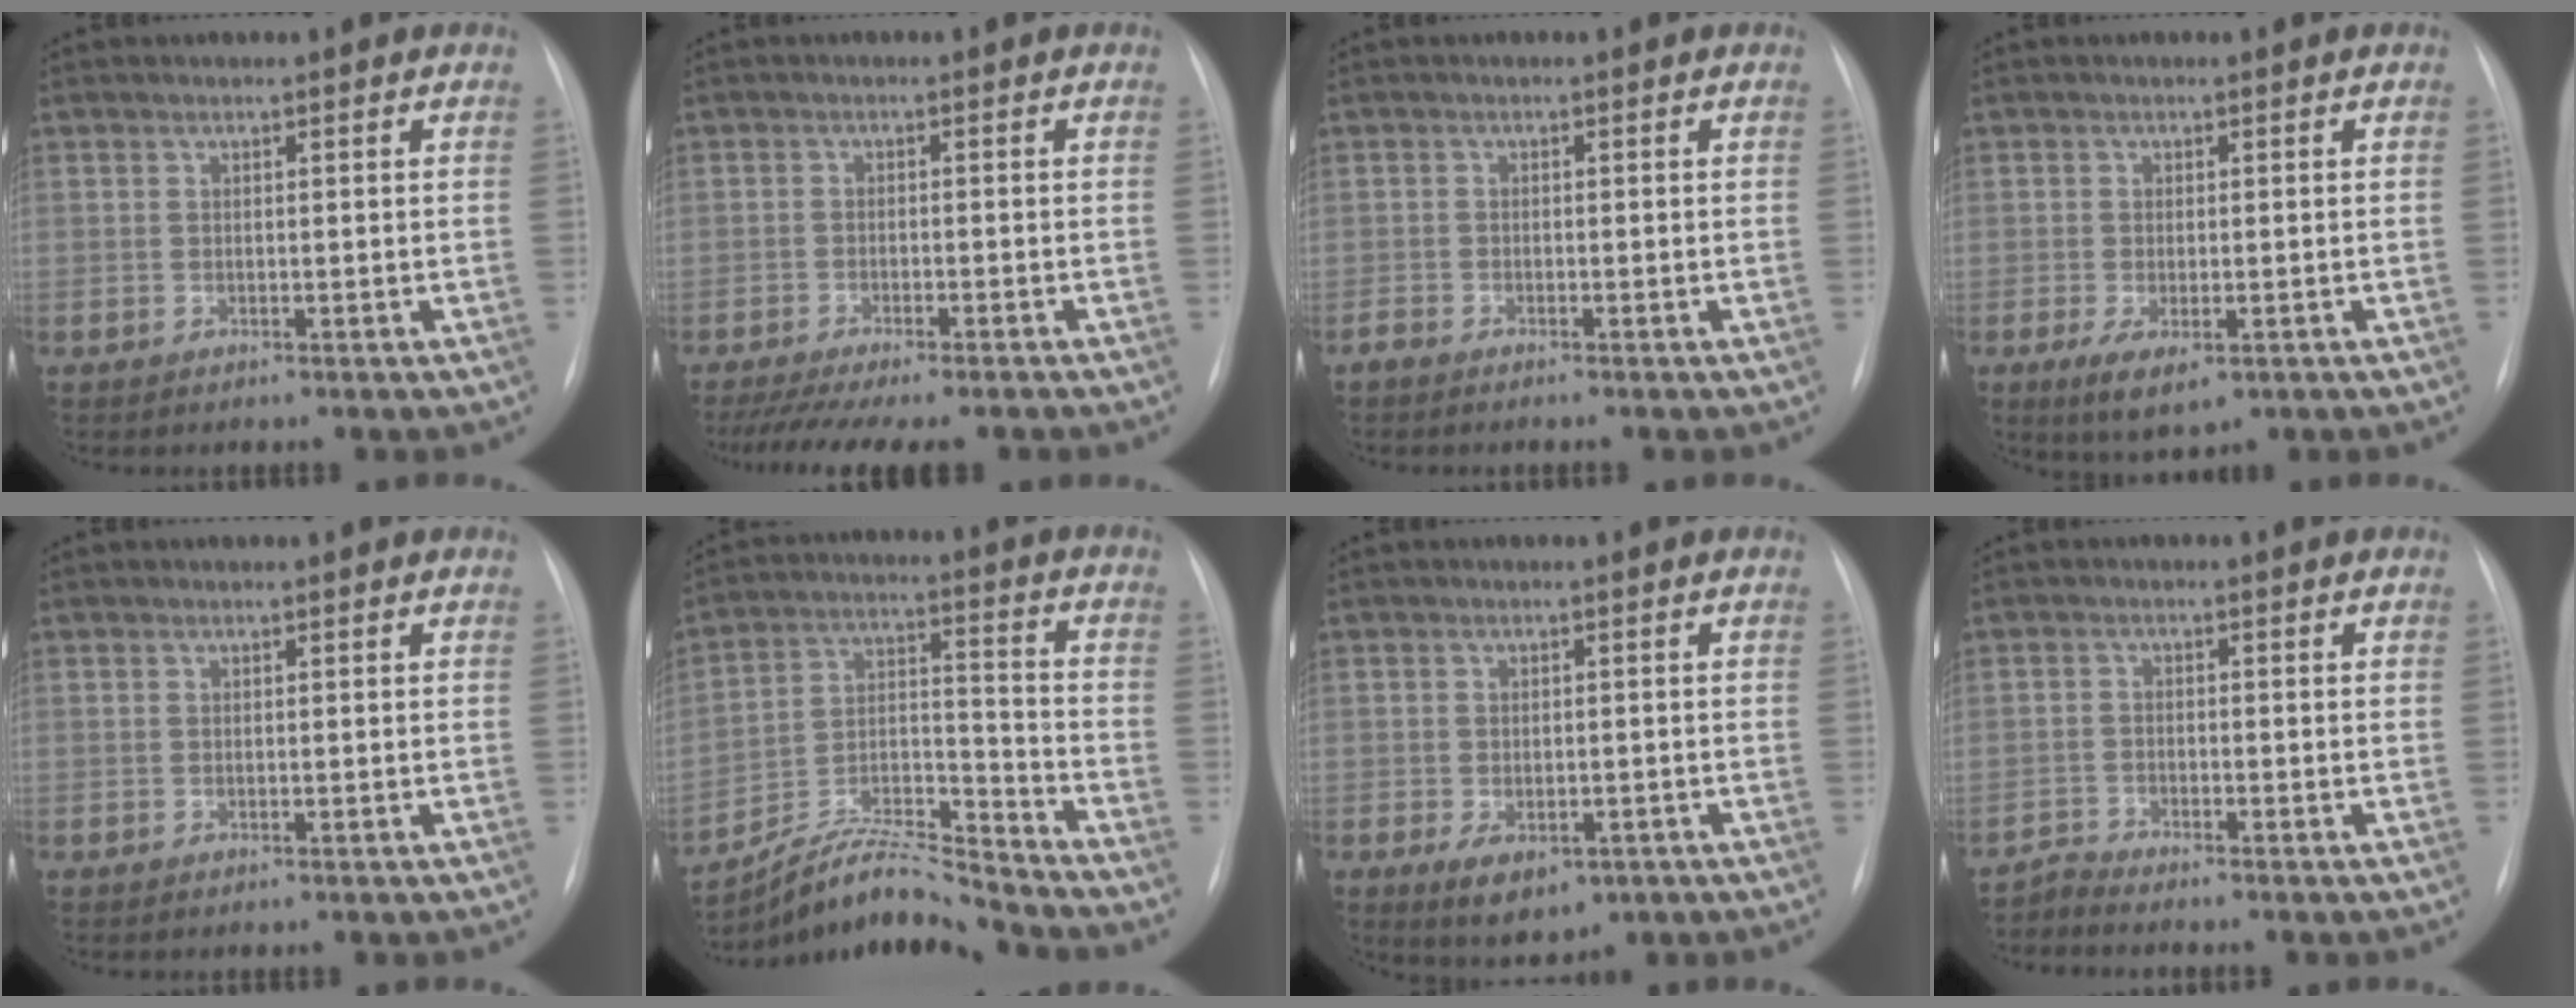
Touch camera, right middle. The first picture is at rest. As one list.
[{"total": 13.6, "force": [-11.6, 2.3, 6.7], "torque": [-0.122, -0.020, -0.162]}, {"total": 1.0, "force": [-0.9, 0.1, 0.3], "torque": [-0.012, -0.003, -0.018]}, {"total": 4.8, "force": [-2.1, 1.9, 3.9], "torque": [-0.070, -0.013, -0.023]}, {"total": 0.0}, {"total": 11.2, "force": [-11.0, -0.5, 2.4], "torque": [-0.044, 0.024, -0.201]}, {"total": 6.1, "force": [-2.9, 3.4, 4.1], "torque": [-0.063, -0.007, -0.031]}, {"total": 2.0, "force": [-1.8, -0.6, -0.6], "torque": [0.016, -0.015, -0.035]}]